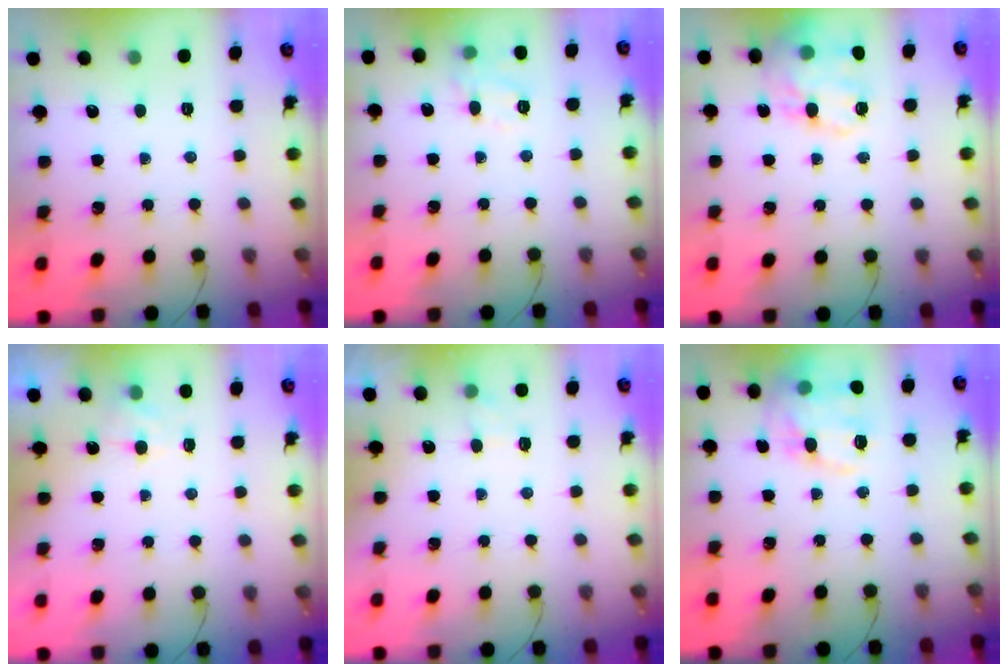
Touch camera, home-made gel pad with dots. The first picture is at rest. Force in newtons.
{"total": 9.8, "press": 9.7, "slide": 1.2}
{"total": 18.7, "press": 18.4, "slide": 3.2}
{"total": 5.5, "press": 5.3, "slide": 1.5}
{"total": 5.1, "press": 4.8, "slide": 1.5}
{"total": 16.9, "press": 16.9, "slide": 1.1}